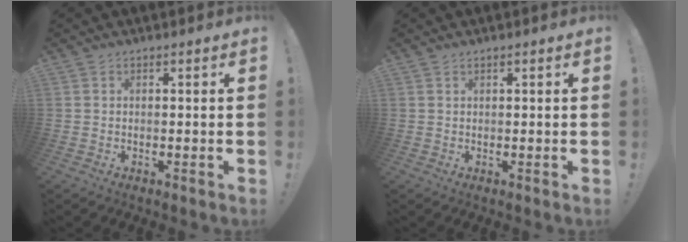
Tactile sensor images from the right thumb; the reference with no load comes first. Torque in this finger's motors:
{"motor_torque": [-0.02, -0.14, -0.01, -0.08, 0.04]}